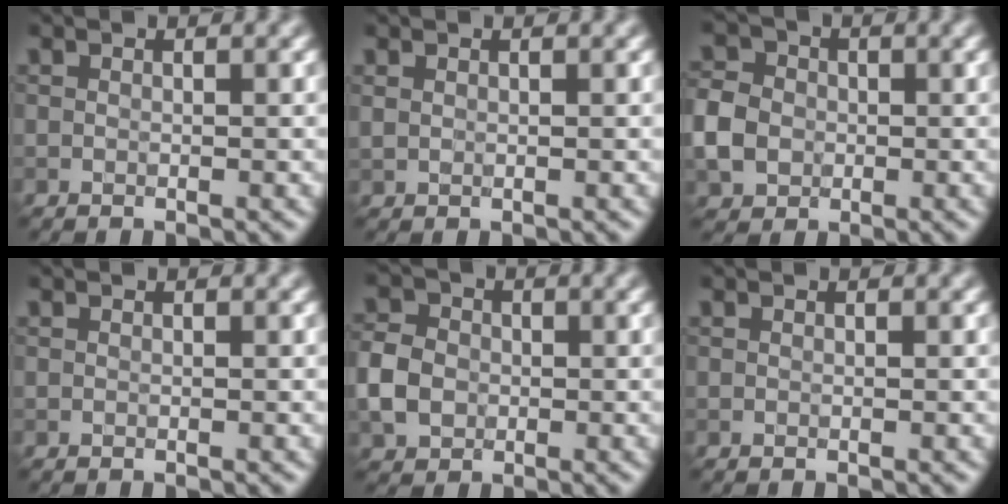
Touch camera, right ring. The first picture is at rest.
{"total": 0.0}
{"total": 4.2, "force": [-1.0, 3.6, 1.9], "torque": [-0.042, 0.002, -0.026]}
{"total": 0.0}
{"total": 3.8, "force": [-1.0, 3.2, 1.9], "torque": [-0.041, 0.002, -0.024]}
{"total": 0.0}